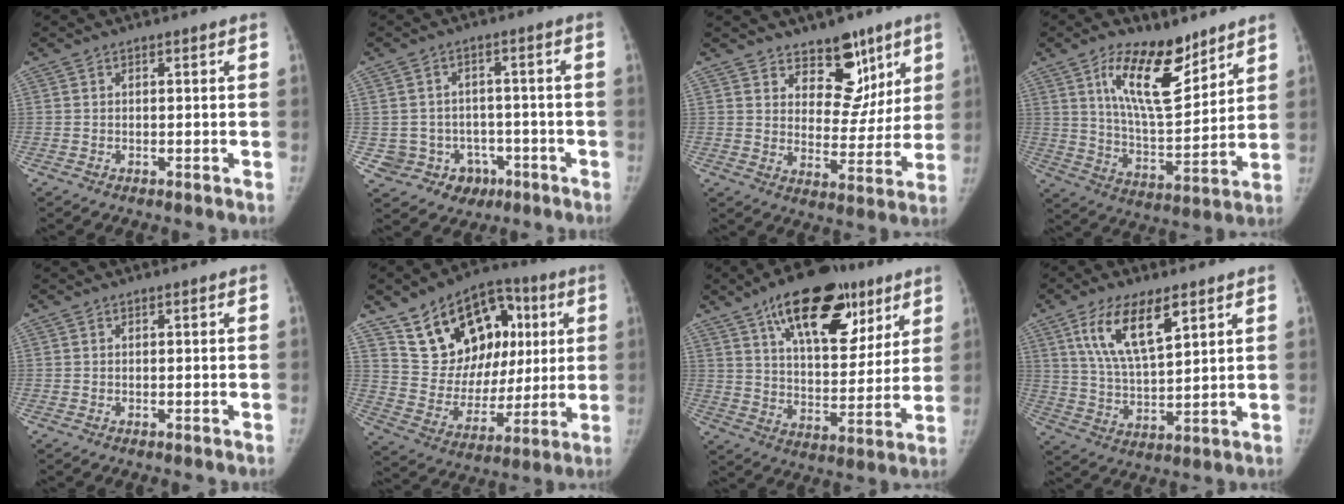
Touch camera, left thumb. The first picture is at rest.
{"total": 8.4, "force": [-2.9, 7.8, 1.6], "torque": [-0.009, 0.032, -0.027]}
{"total": 10.1, "force": [6.6, 6.3, 4.3], "torque": [-0.009, -0.038, 0.100]}
{"total": 15.8, "force": [9.4, 6.5, 10.9], "torque": [-0.149, -0.062, 0.172]}
{"total": 0.0}
{"total": 22.0, "force": [8.4, 14.8, 13.9], "torque": [-0.162, 0.000, 0.152]}
{"total": 23.4, "force": [12.8, 11.7, 15.7], "torque": [-0.199, -0.024, 0.202]}
{"total": 12.7, "force": [6.4, 4.8, 9.8], "torque": [-0.169, -0.023, 0.127]}